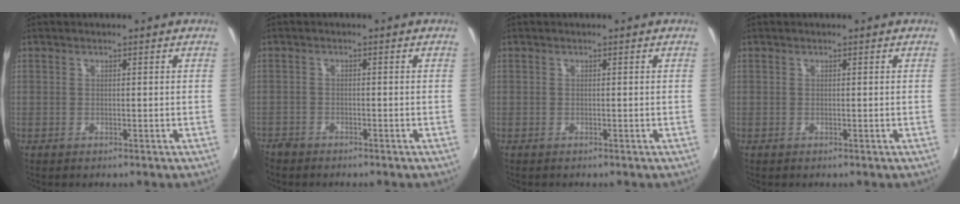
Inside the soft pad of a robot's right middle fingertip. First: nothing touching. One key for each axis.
{"total": 3.3, "fx": -2.9, "fy": 1.4, "fz": 0.5, "tx": -0.025, "ty": -0.011, "tz": -0.058}
{"total": 0.0}
{"total": 0.0}